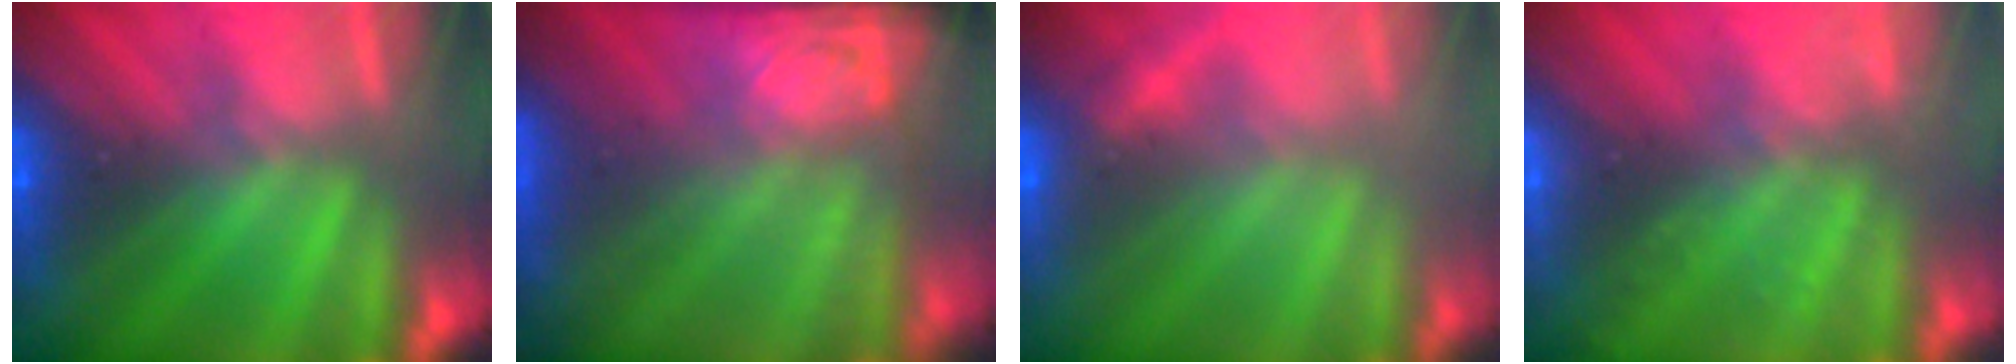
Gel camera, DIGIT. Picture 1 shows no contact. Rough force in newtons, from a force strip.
{"total": 10.1}
{"total": 2.4}
{"total": 2.2}